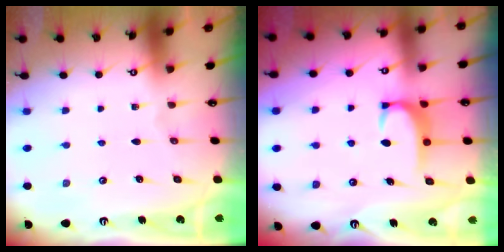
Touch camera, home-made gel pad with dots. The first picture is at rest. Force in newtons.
{"total": 2.8, "press": 2.8, "slide": 0.4}